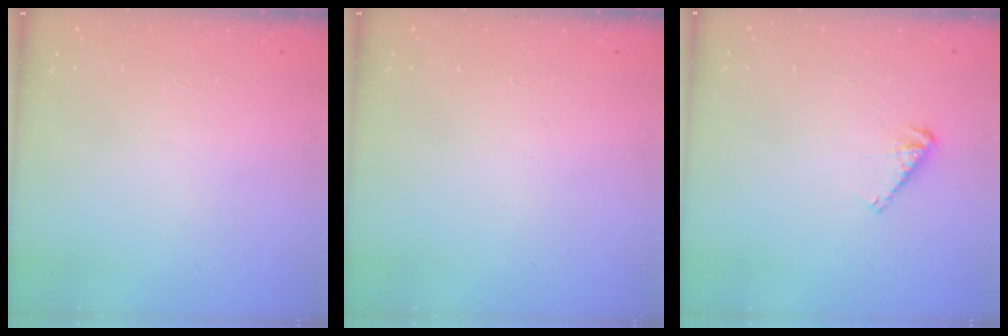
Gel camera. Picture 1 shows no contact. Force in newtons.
{"total": 0.0}
{"total": 4.6, "press": 4.6, "slide": 0.6}